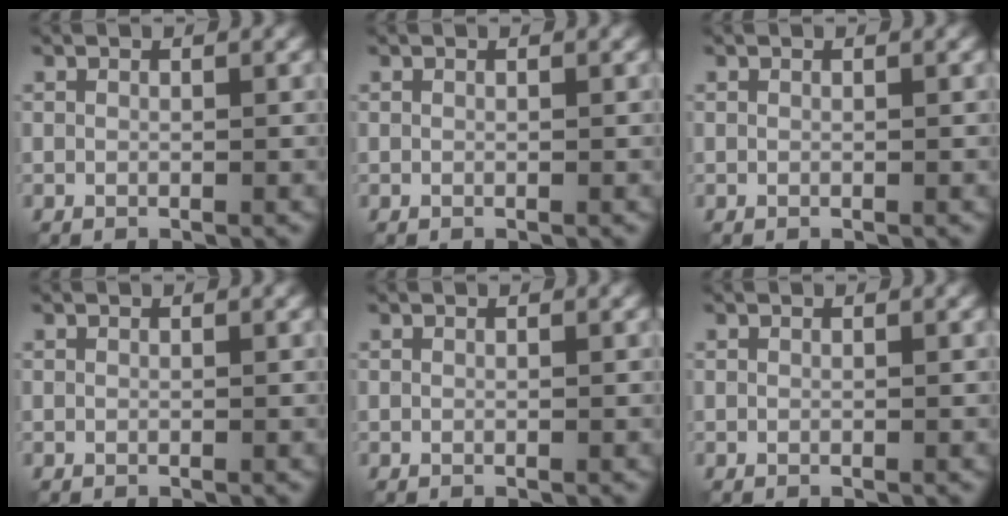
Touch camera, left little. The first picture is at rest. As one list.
[{"total": 0.0}, {"total": 0.0}, {"total": 0.0}, {"total": 0.0}, {"total": 0.0}]